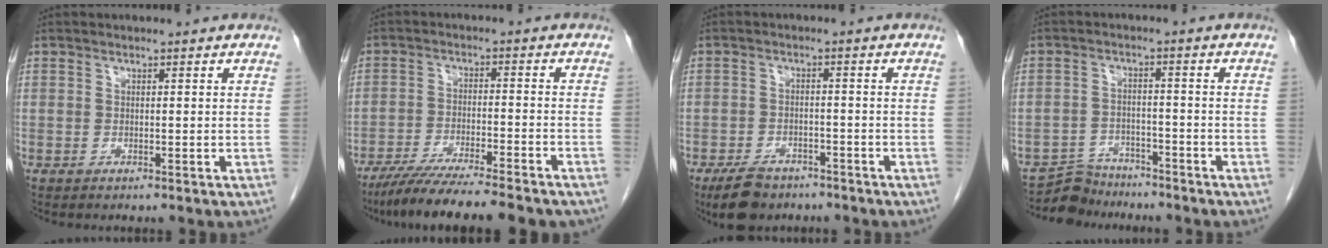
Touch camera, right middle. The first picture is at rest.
{"total": 14.5, "force": [-12.3, 0.8, 7.6], "torque": [-0.114, -0.031, -0.189]}
{"total": 6.7, "force": [-5.2, 3.1, 2.8], "torque": [-0.057, -0.005, -0.087]}
{"total": 5.4, "force": [-5.0, 1.9, -0.9], "torque": [0.017, 0.005, -0.089]}